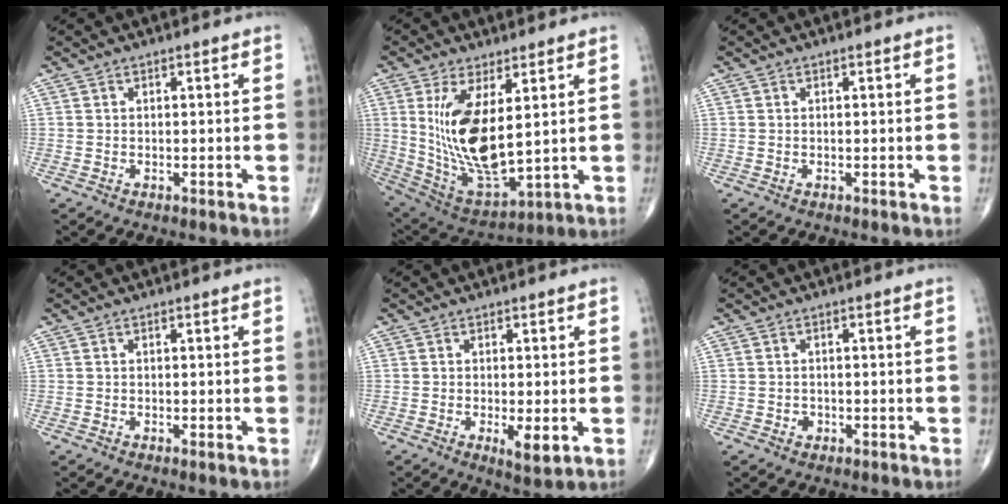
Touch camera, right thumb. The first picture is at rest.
{"total": 16.5, "force": [3.4, 6.8, 14.6], "torque": [-0.279, -0.028, 0.088]}
{"total": 0.0}
{"total": 0.5, "force": [0.0, 0.1, 0.5], "torque": [-0.011, -0.003, -0.001]}
{"total": 4.2, "force": [-0.9, 1.3, 3.9], "torque": [-0.065, -0.014, -0.013]}
{"total": 1.2, "force": [-0.4, 1.0, 0.4], "torque": [-0.002, 0.003, -0.005]}